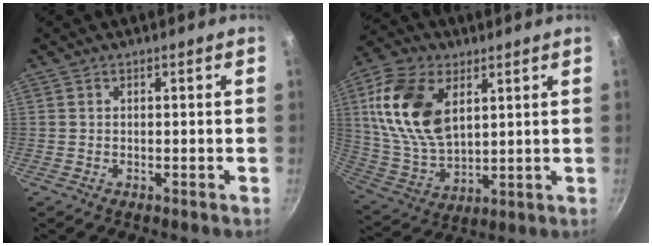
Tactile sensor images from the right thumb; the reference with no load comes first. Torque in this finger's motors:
{"motor_torque": [1.46, 2.07, 1.76, 0.06, 0.52]}